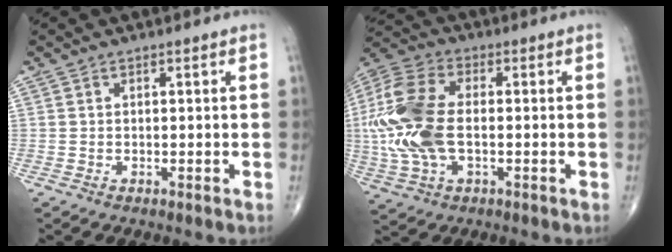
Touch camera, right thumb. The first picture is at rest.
{"total": 17.7, "force": [-0.8, 9.9, 14.6], "torque": [-0.347, 0.007, -0.016]}